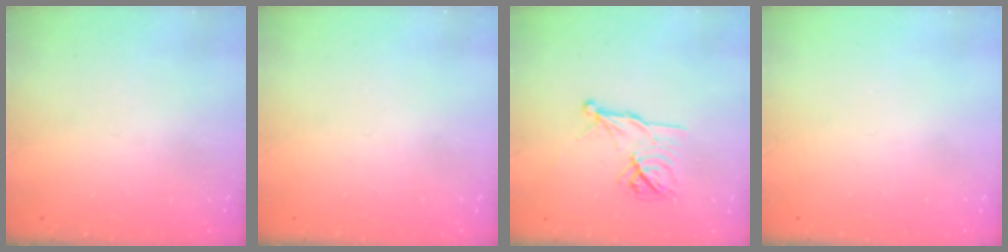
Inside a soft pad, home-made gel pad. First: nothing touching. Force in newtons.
{"total": 0.0}
{"total": 11.3, "press": 11.3, "slide": 0.5}
{"total": 0.0}